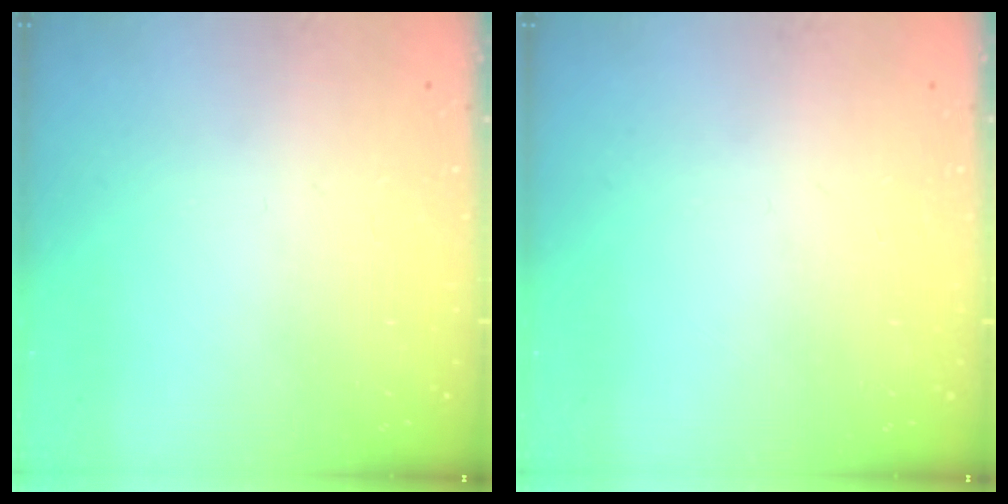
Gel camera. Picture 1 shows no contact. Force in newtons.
{"total": 0.0}